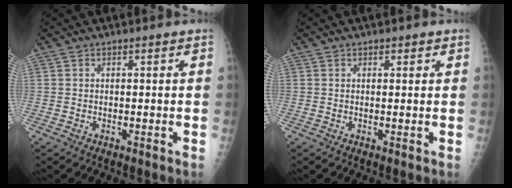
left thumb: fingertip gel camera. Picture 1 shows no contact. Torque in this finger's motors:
{"motor_torque": [-0.08, -0.08, -0.10, -0.12, 0.02]}